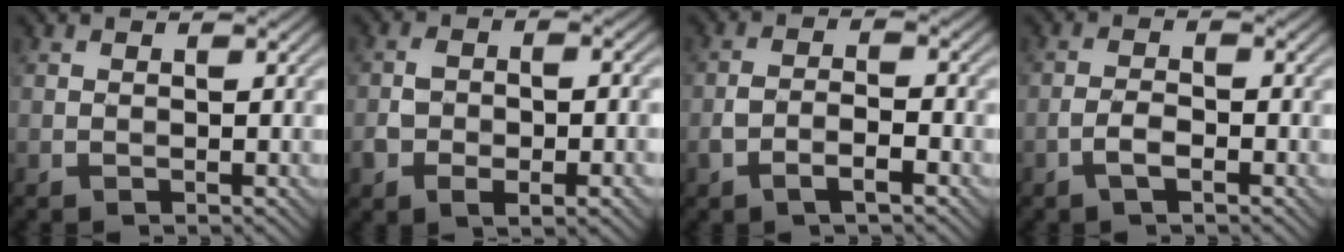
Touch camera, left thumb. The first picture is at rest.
{"total": 7.7, "force": [-3.5, 3.9, 5.7], "torque": [-0.104, -0.013, -0.055]}
{"total": 3.9, "force": [-2.2, 1.3, 2.9], "torque": [-0.061, 0.001, -0.045]}
{"total": 2.7, "force": [-1.5, 0.8, 2.0], "torque": [-0.045, 0.003, -0.035]}